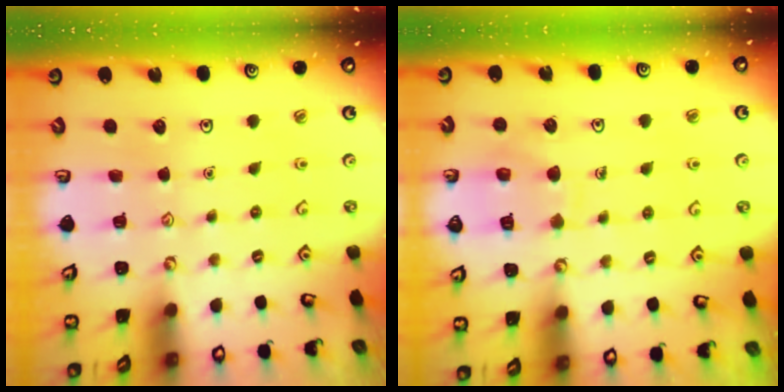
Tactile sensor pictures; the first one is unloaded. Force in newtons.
{"total": 9.1, "press": 9.0, "slide": 0.9}